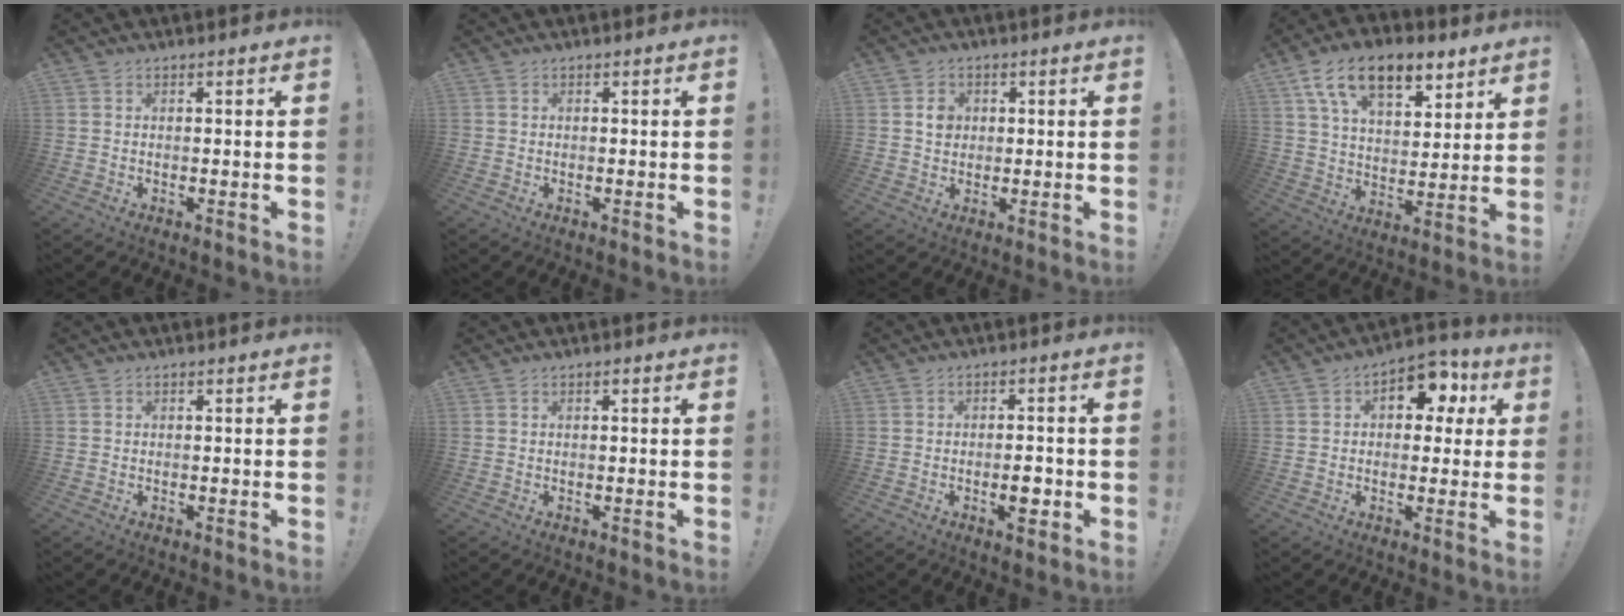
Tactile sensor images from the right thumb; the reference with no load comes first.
{"total": 0.5, "force": [-0.1, 0.5, 0.0], "torque": [-0.003, 0.006, -0.002]}
{"total": 4.0, "force": [0.7, 3.6, 1.8], "torque": [-0.006, -0.006, 0.007]}
{"total": 15.9, "force": [9.6, 8.2, 9.7], "torque": [-0.165, -0.044, 0.174]}
{"total": 0.0}
{"total": 0.0}
{"total": 5.0, "force": [-1.6, 2.1, 4.3], "torque": [-0.049, 0.005, -0.026]}
{"total": 9.2, "force": [4.1, 6.5, 5.1], "torque": [-0.050, -0.022, 0.074]}